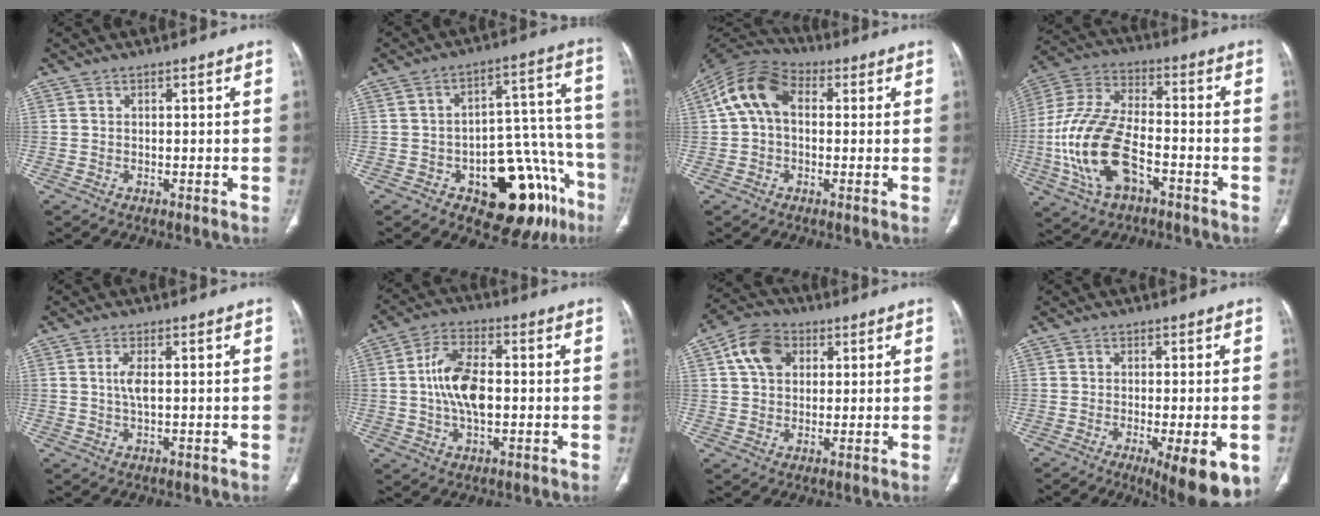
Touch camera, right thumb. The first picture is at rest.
{"total": 19.5, "force": [-10.2, 8.8, 14.1], "torque": [-0.108, 0.089, -0.130]}
{"total": 11.0, "force": [1.5, 7.6, 7.8], "torque": [-0.143, 0.034, 0.015]}
{"total": 17.9, "force": [-5.8, 9.3, 14.1], "torque": [-0.298, 0.029, -0.109]}
{"total": 2.9, "force": [0.4, 1.0, 2.7], "torque": [-0.064, 0.000, 0.008]}
{"total": 10.8, "force": [0.0, 5.6, 9.2], "torque": [-0.174, 0.011, -0.004]}
{"total": 9.0, "force": [2.9, 6.7, 5.2], "torque": [-0.080, 0.008, 0.046]}
{"total": 12.2, "force": [-5.4, 3.5, 10.4], "torque": [-0.112, -0.007, -0.066]}